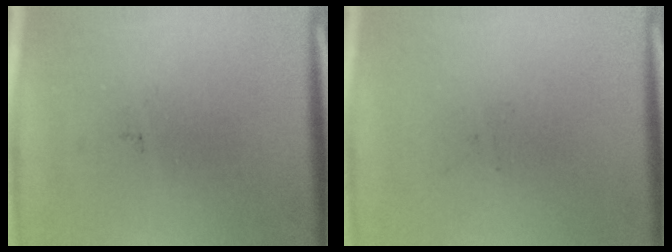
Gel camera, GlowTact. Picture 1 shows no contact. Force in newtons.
{"total": 0.0}